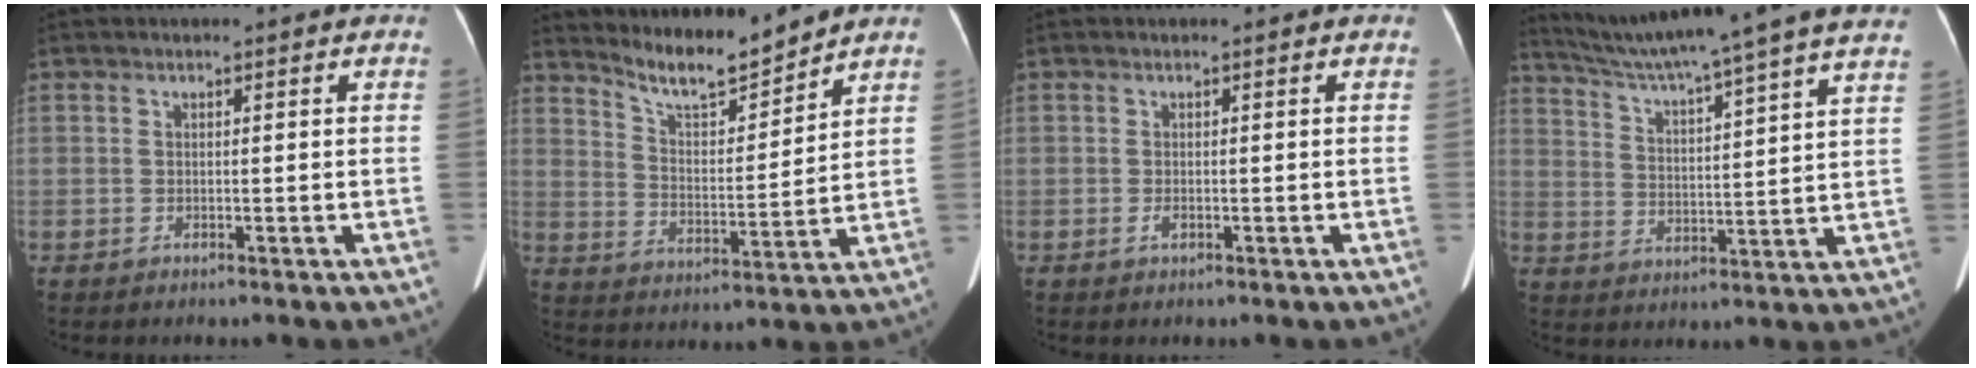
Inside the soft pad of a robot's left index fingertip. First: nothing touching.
{"total": 8.5, "force": [8.2, 0.3, 2.2], "torque": [-0.050, -0.013, 0.154]}
{"total": 0.7, "force": [-0.5, 0.3, 0.4], "torque": [-0.011, -0.008, -0.007]}
{"total": 23.8, "force": [20.7, -1.6, 11.5], "torque": [-0.196, -0.025, 0.285]}